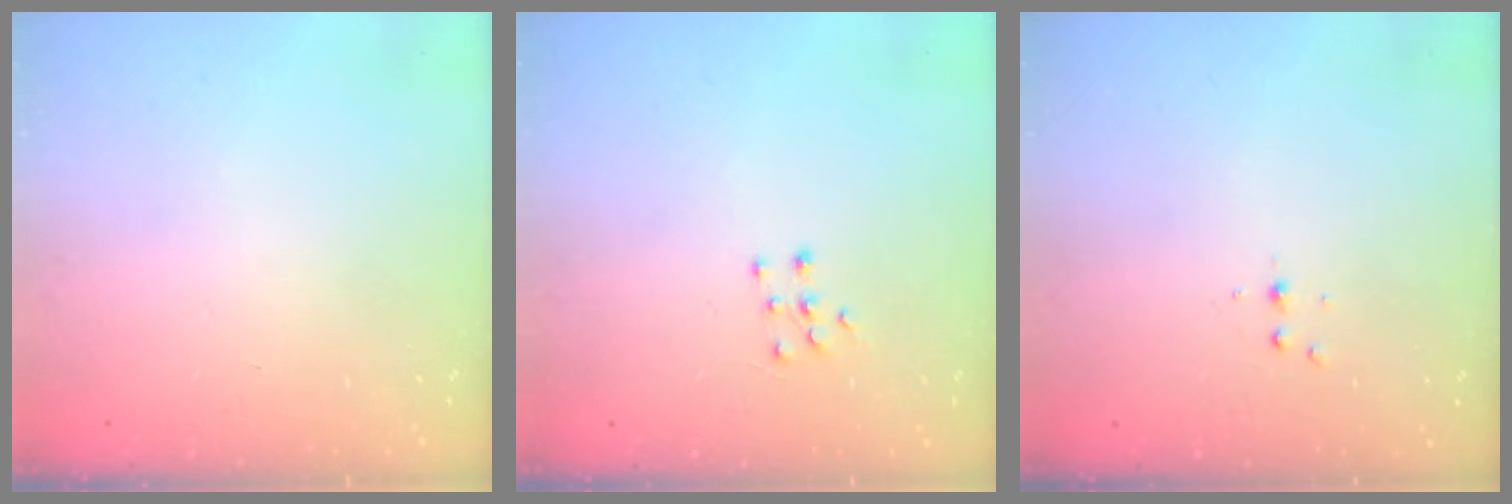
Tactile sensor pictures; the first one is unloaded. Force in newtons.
{"total": 6.0, "press": 6.0, "slide": 0.4}
{"total": 3.2, "press": 3.1, "slide": 0.4}